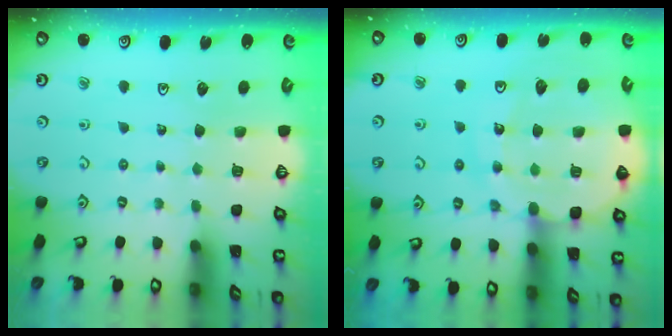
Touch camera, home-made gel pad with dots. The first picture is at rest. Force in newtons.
{"total": 15.6, "press": 15.4, "slide": 2.7}